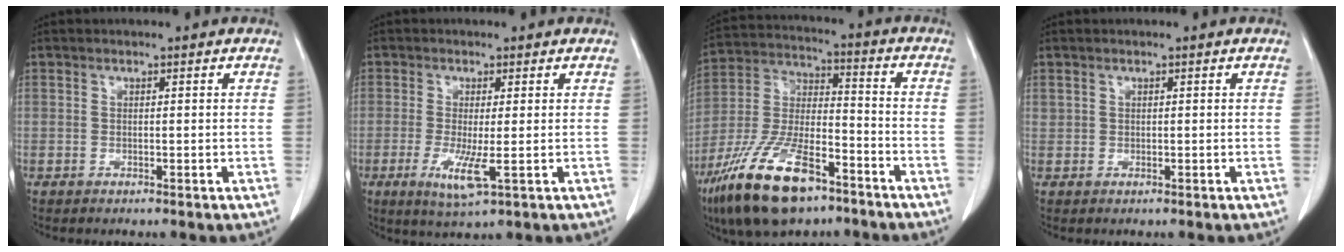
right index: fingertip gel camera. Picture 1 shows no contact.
{"total": 5.9, "force": [-1.6, 1.1, 5.6], "torque": [-0.109, -0.016, -0.022]}
{"total": 19.0, "force": [-11.8, 6.6, 13.3], "torque": [-0.296, -0.016, -0.219]}
{"total": 1.2, "force": [0.4, 1.1, 0.4], "torque": [-0.013, 0.012, 0.013]}